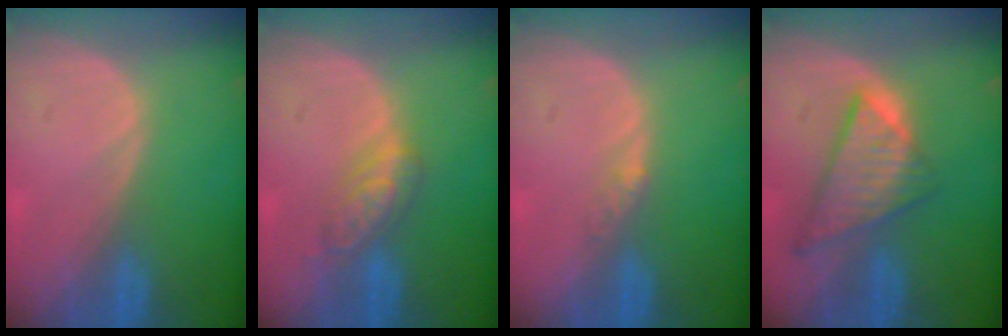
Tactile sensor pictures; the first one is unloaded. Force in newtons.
{"total": 4.6, "press": 4.6, "slide": 0.0}
{"total": 1.6, "press": 1.3, "slide": 0.9}
{"total": 8.5, "press": 7.3, "slide": 4.5}